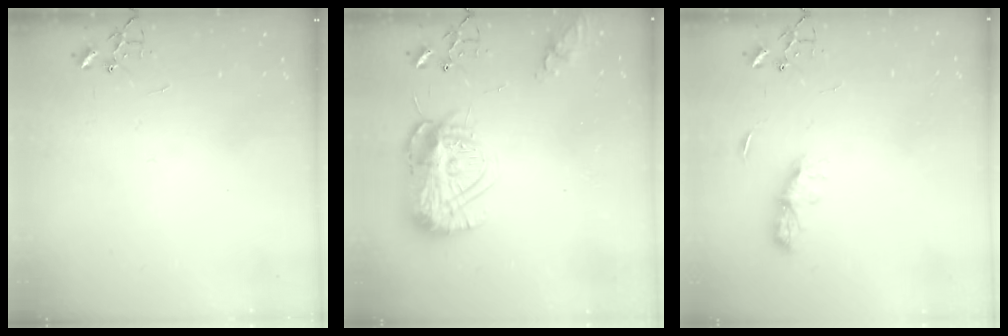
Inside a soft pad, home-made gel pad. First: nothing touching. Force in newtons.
{"total": 15.2, "press": 15.1, "slide": 1.2}
{"total": 6.4, "press": 6.3, "slide": 0.7}